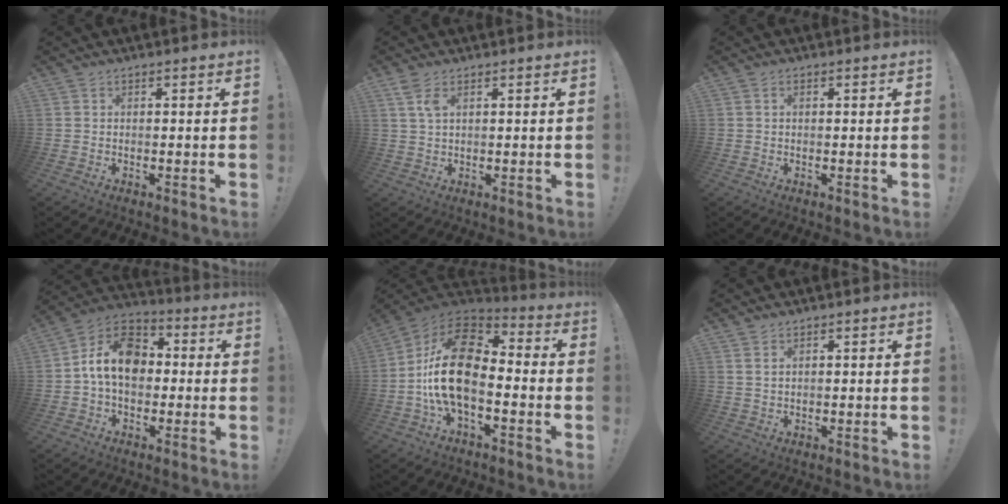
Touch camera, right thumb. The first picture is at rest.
{"total": 4.3, "force": [2.3, 1.7, 3.3], "torque": [-0.068, -0.001, 0.042]}
{"total": 0.7, "force": [0.2, 0.3, 0.6], "torque": [-0.003, -0.001, 0.002]}
{"total": 14.0, "force": [1.0, 10.1, 9.7], "torque": [-0.154, 0.019, 0.024]}
{"total": 19.6, "force": [-2.3, 11.2, 15.9], "torque": [-0.306, 0.023, -0.034]}
{"total": 1.7, "force": [1.2, 0.6, 1.1], "torque": [-0.020, -0.005, 0.021]}